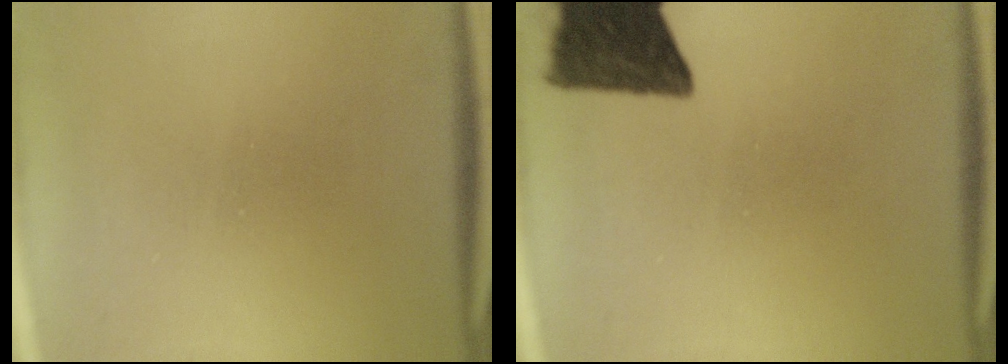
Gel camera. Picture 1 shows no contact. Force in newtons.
{"total": 12.9}